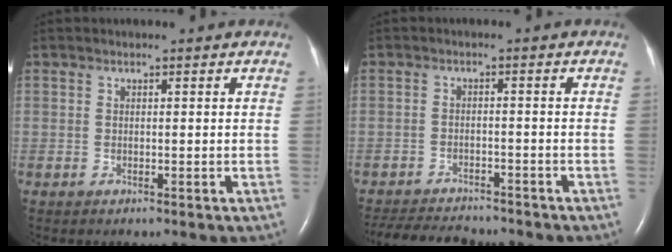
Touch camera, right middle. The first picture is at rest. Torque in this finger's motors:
{"motor_torque": [0.27, -0.33, 0.01, 0.01]}